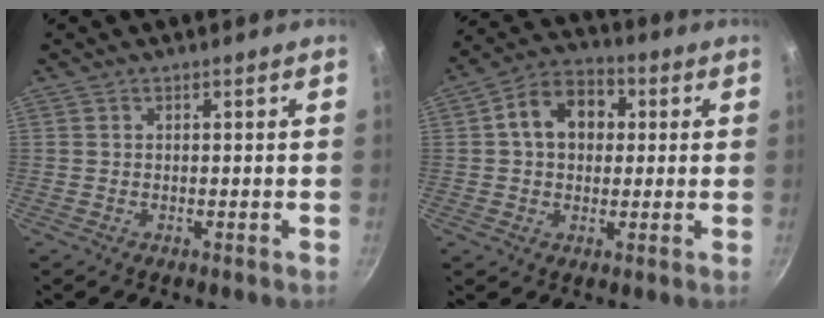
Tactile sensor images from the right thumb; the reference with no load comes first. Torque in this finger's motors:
{"motor_torque": [-0.93, 1.06, 0.74, -0.54, 0.34]}